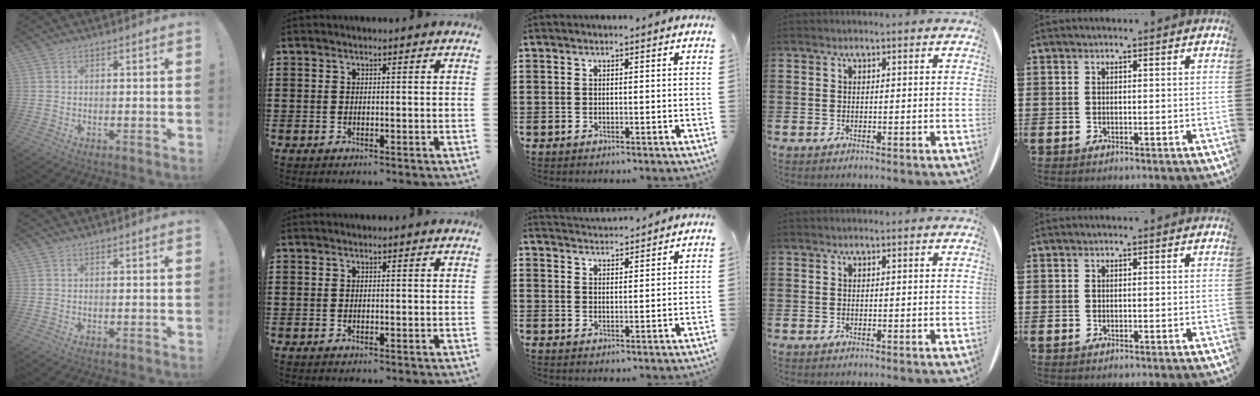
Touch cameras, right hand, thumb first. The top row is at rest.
{"middle": {"total": 2.8, "force": [2.8, 0.1, -0.3], "torque": [-0.004, -0.006, 0.053]}}